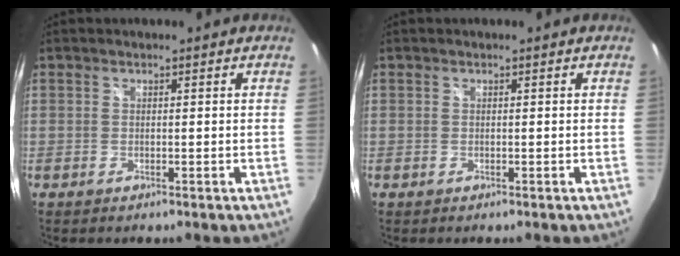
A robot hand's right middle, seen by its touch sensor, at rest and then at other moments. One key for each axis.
{"total": 0.0}